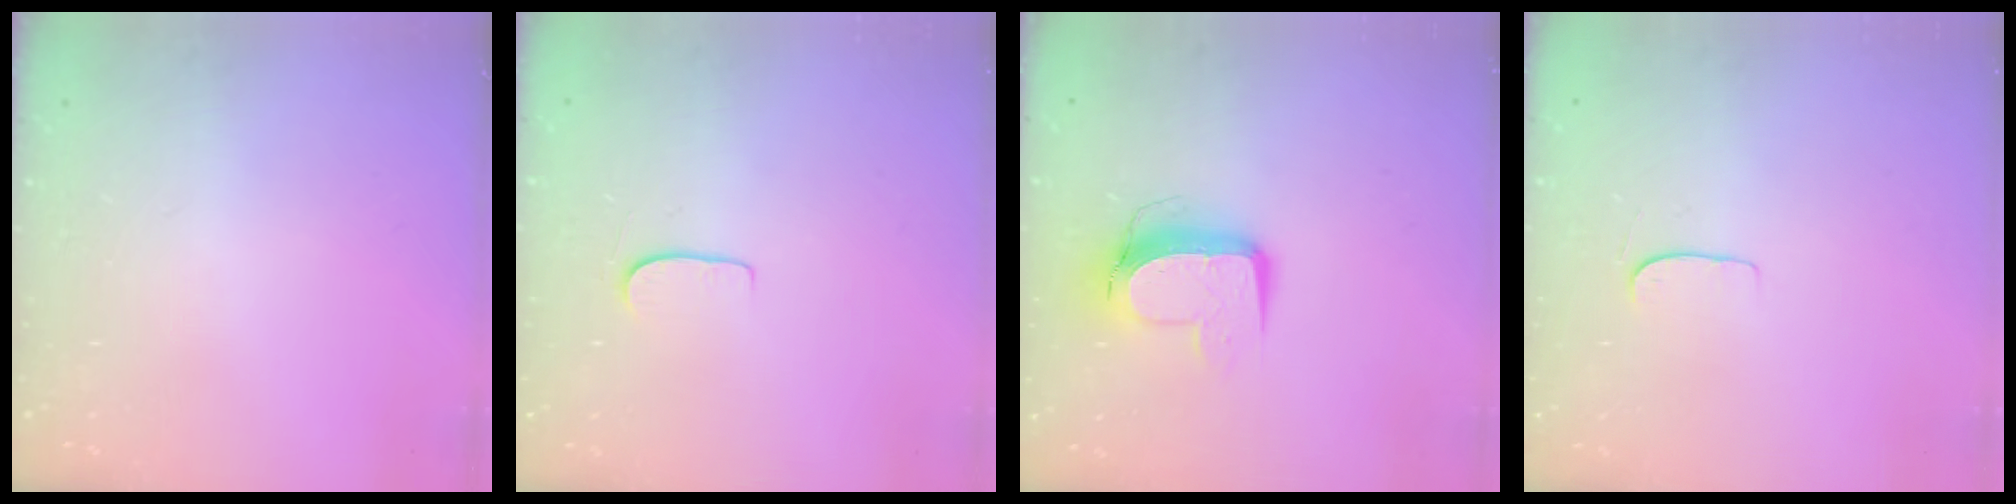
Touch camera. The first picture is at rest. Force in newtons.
{"total": 4.5, "press": 4.5, "slide": 0.4}
{"total": 10.5, "press": 10.5, "slide": 0.7}
{"total": 5.1, "press": 5.1, "slide": 0.4}